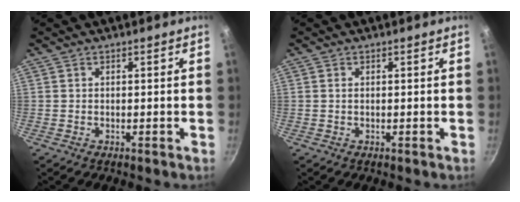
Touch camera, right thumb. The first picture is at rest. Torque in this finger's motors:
{"motor_torque": [-0.41, -0.38, 0.06, 0.42, -0.06]}